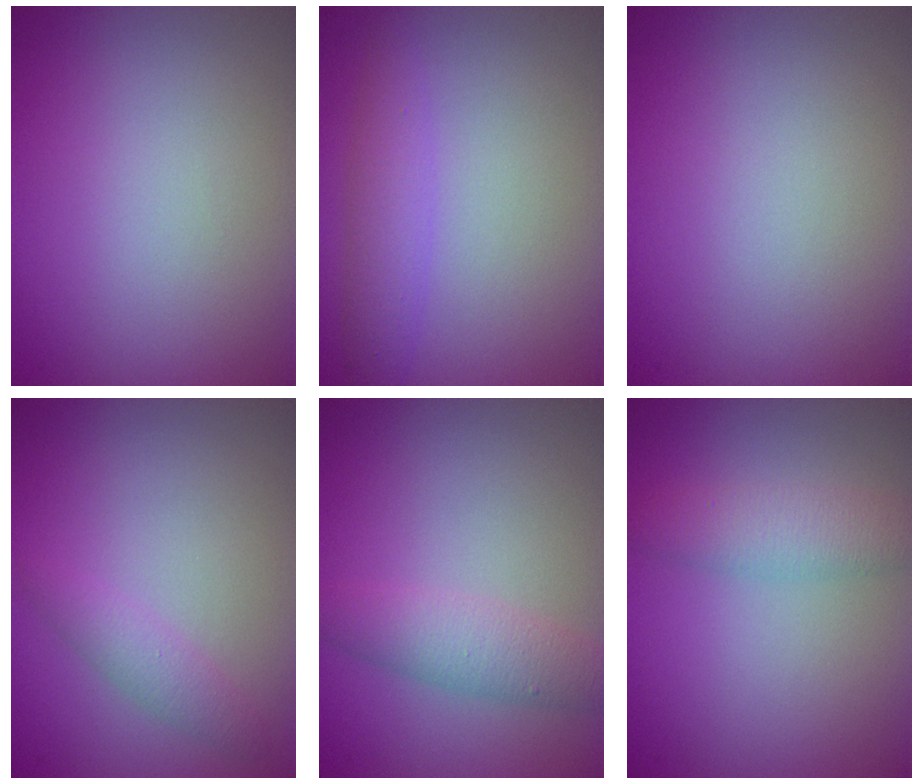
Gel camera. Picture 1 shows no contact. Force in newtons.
{"total": 2.8, "press": 2.8, "slide": 0.0}
{"total": 0.0}
{"total": 1.7, "press": 1.7, "slide": 0.0}
{"total": 3.1, "press": 3.1, "slide": 0.1}
{"total": 3.0, "press": 3.0, "slide": 0.0}